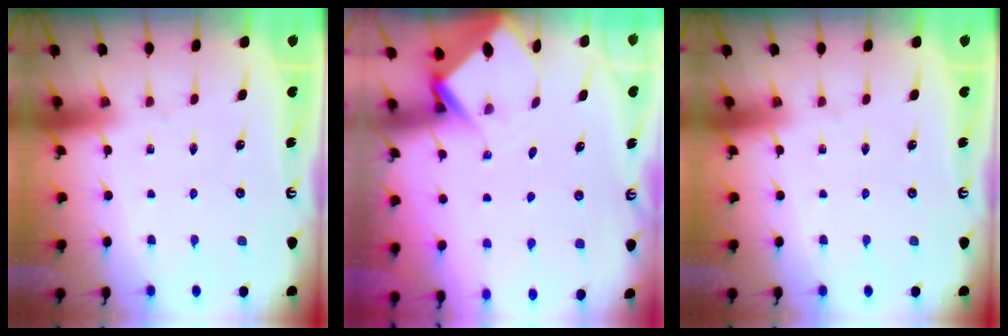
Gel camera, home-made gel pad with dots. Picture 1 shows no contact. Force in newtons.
{"total": 3.8, "press": 3.8, "slide": 0.3}
{"total": 0.0}